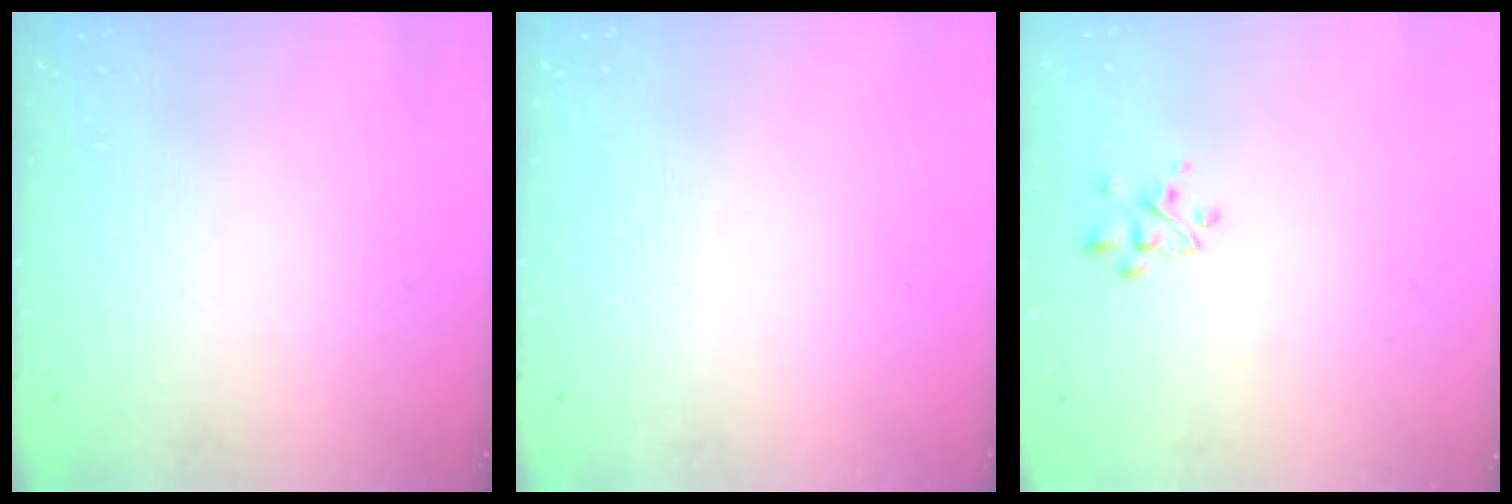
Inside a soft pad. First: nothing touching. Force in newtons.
{"total": 0.0}
{"total": 2.9, "press": 2.7, "slide": 0.9}